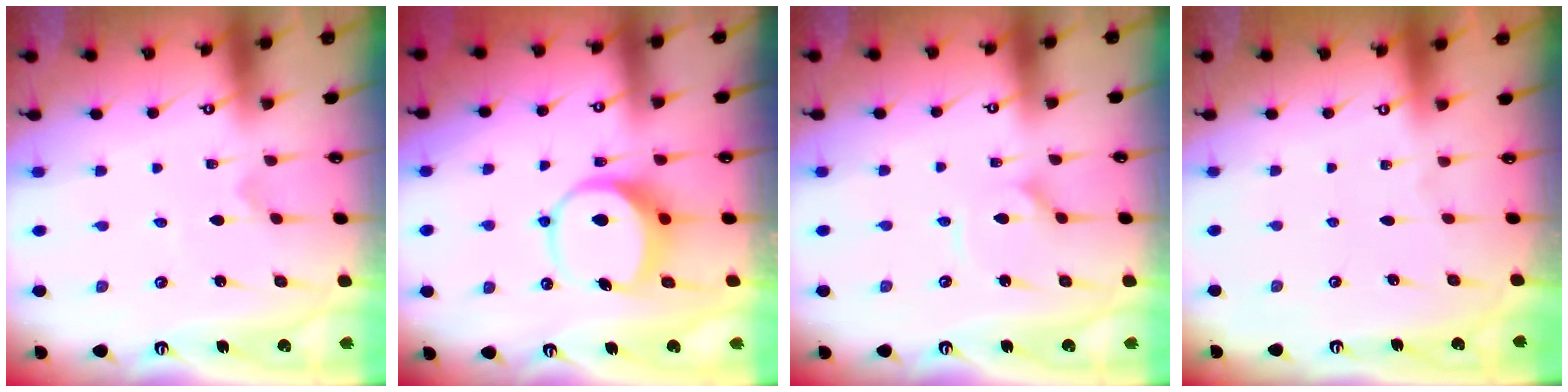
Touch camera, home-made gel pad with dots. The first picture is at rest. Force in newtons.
{"total": 7.6, "press": 7.5, "slide": 1.3}
{"total": 2.5, "press": 2.5, "slide": 0.3}
{"total": 0.0}